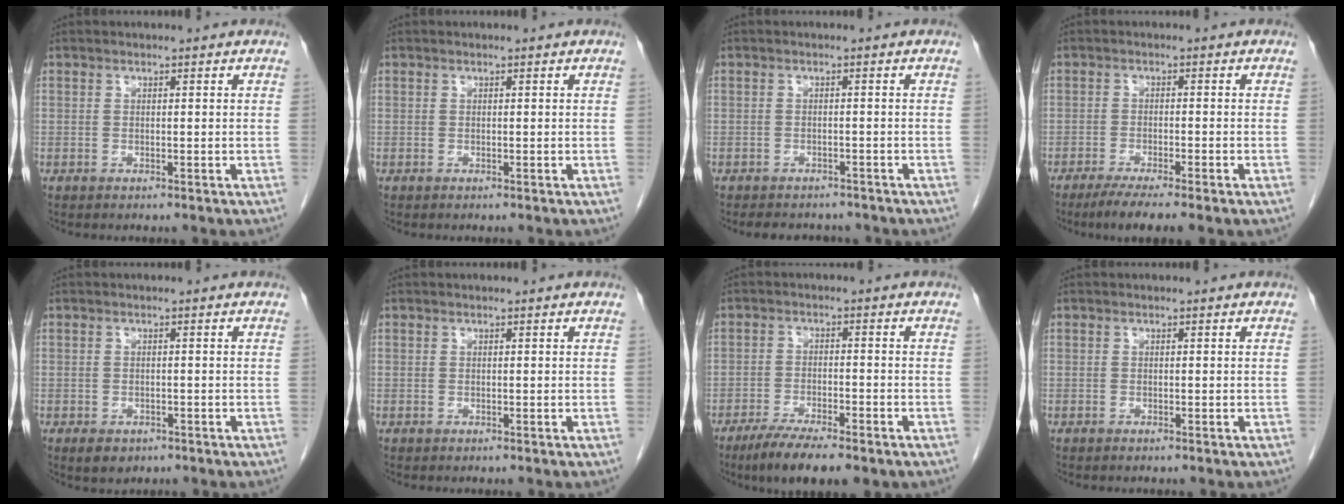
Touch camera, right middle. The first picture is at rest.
{"total": 0.0}
{"total": 5.7, "force": [-5.1, 2.2, 1.5], "torque": [-0.021, 0.001, -0.061]}
{"total": 5.6, "force": [-4.0, 0.0, 3.9], "torque": [-0.061, -0.012, -0.064]}
{"total": 2.9, "force": [-1.7, 1.8, 1.4], "torque": [-0.019, -0.001, -0.016]}
{"total": 0.0}
{"total": 8.5, "force": [-6.1, 1.8, 5.7], "torque": [-0.093, -0.016, -0.094]}
{"total": 0.0}